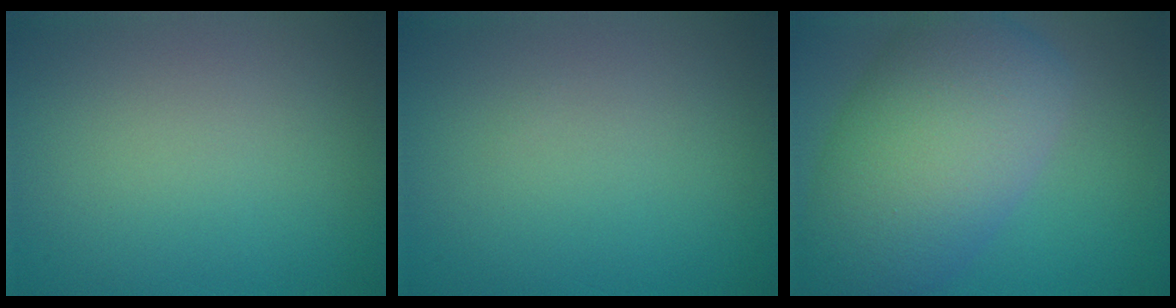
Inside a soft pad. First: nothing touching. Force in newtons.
{"total": 0.0}
{"total": 10.8, "press": 10.8, "slide": 0.3}